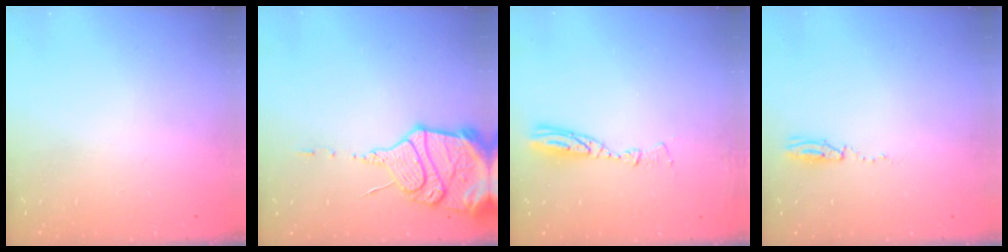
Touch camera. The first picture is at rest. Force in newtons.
{"total": 17.0, "press": 16.9, "slide": 1.6}
{"total": 8.0, "press": 8.0, "slide": 0.7}
{"total": 3.5, "press": 2.8, "slide": 2.1}